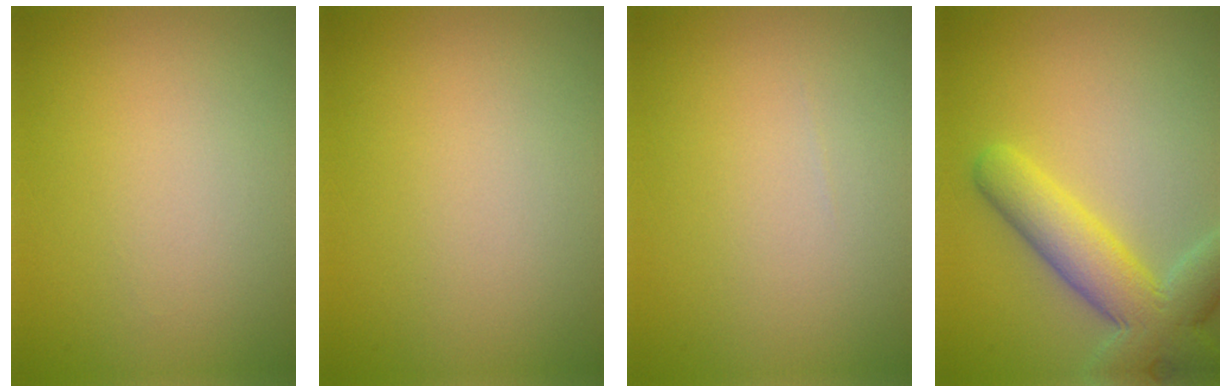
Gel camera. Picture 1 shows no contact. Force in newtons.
{"total": 0.0}
{"total": 0.0}
{"total": 7.1, "press": 7.1, "slide": 0.5}